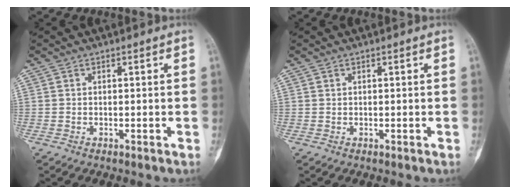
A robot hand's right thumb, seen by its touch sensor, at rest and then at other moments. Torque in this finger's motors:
{"motor_torque": [-0.88, 0.04, -0.16, -0.19, -0.03]}